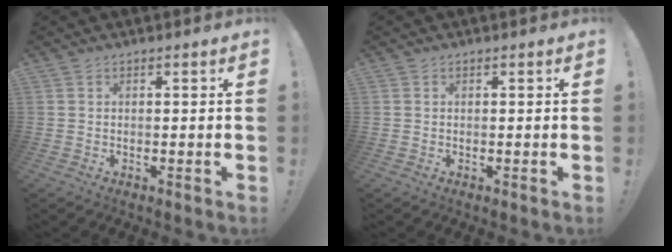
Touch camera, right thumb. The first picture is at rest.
{"total": 0.0}